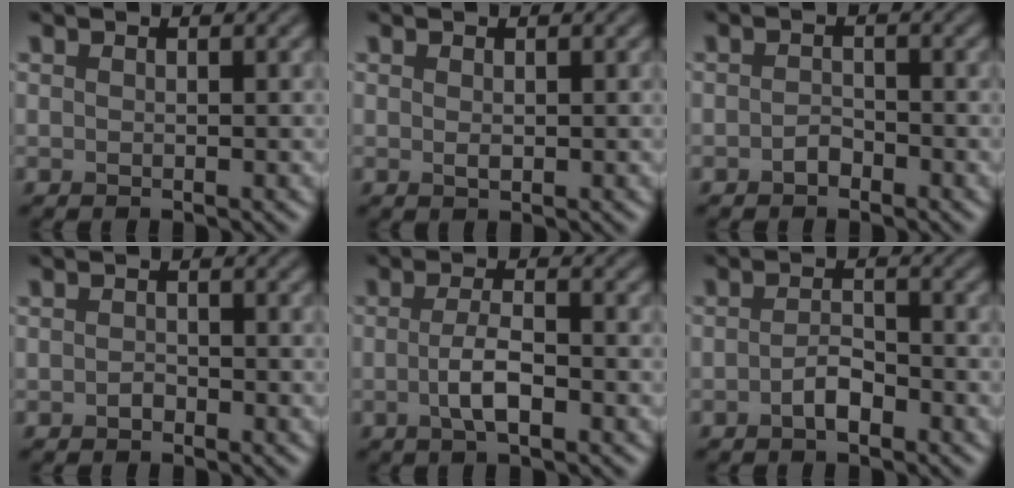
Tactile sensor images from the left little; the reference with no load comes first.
{"total": 0.6, "force": [0.1, 0.4, 0.5], "torque": [-0.010, -0.001, 0.002]}
{"total": 1.2, "force": [-0.7, 0.7, 0.6], "torque": [-0.011, 0.002, -0.015]}
{"total": 0.7, "force": [-0.4, 0.5, 0.4], "torque": [-0.007, -0.001, -0.008]}
{"total": 2.8, "force": [-0.7, 0.8, 2.6], "torque": [-0.053, 0.000, -0.017]}
{"total": 1.9, "force": [-1.0, 0.8, 1.4], "torque": [-0.027, 0.003, -0.021]}